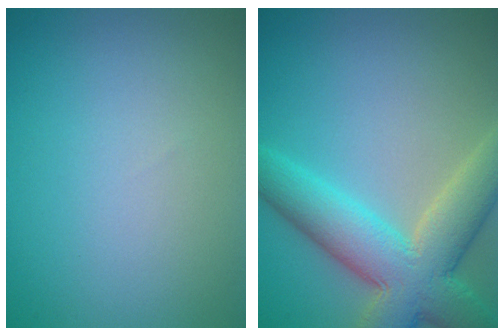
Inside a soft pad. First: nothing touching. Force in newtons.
{"total": 8.6, "press": 8.6, "slide": 0.5}